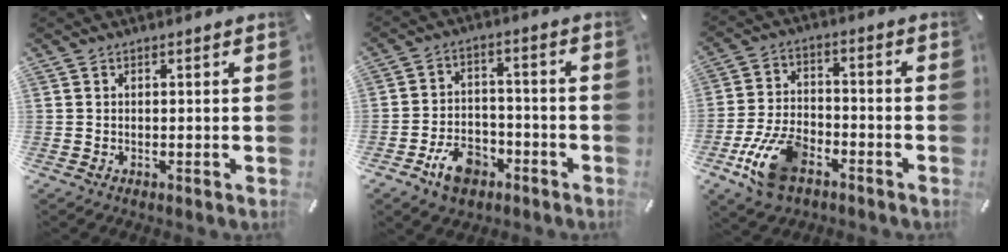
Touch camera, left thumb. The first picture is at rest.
{"total": 9.2, "force": [-5.0, 6.1, 4.7], "torque": [-0.078, 0.029, -0.088]}
{"total": 13.4, "force": [-7.0, 7.6, 8.6], "torque": [-0.174, 0.034, -0.123]}